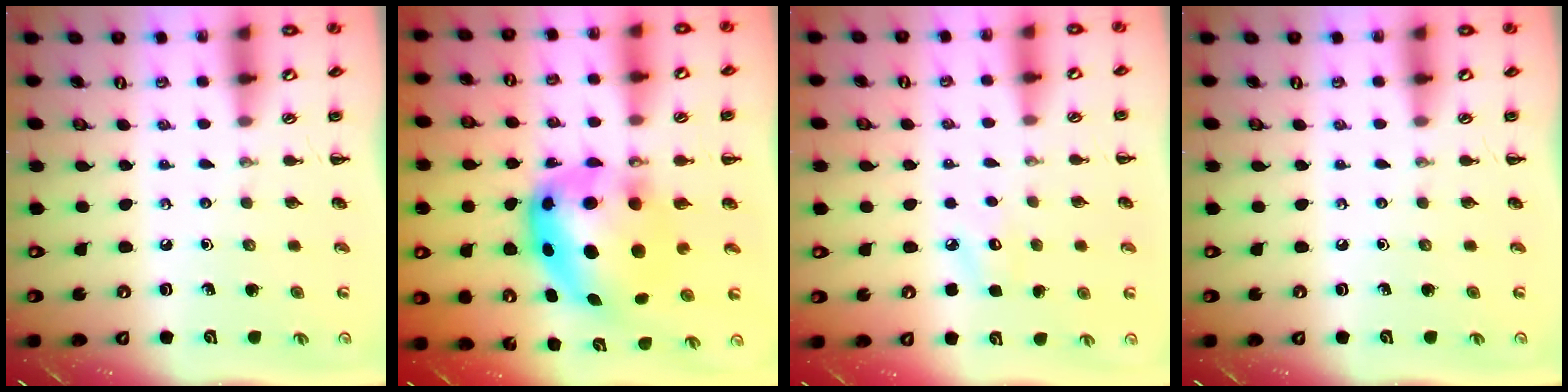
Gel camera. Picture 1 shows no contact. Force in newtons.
{"total": 10.7, "press": 10.5, "slide": 2.5}
{"total": 6.2, "press": 6.0, "slide": 1.8}
{"total": 0.0}